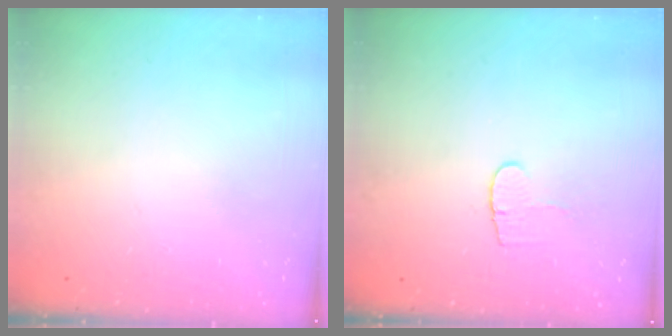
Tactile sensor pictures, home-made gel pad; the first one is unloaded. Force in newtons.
{"total": 4.8, "press": 4.8, "slide": 0.4}